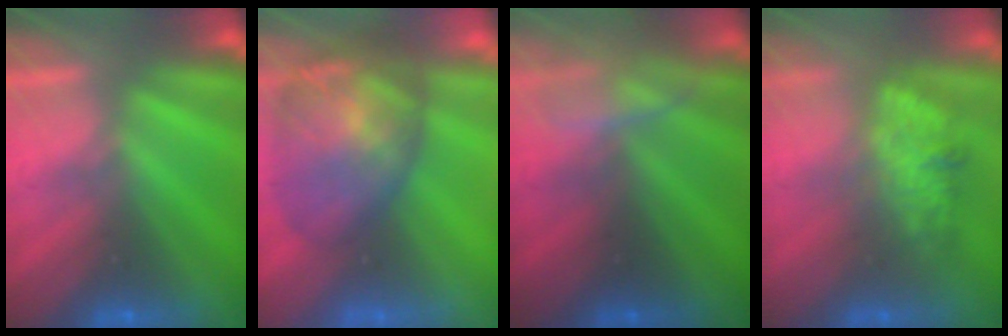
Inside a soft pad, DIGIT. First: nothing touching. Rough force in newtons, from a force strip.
{"total": 7.7}
{"total": 2.4}
{"total": 2.7}